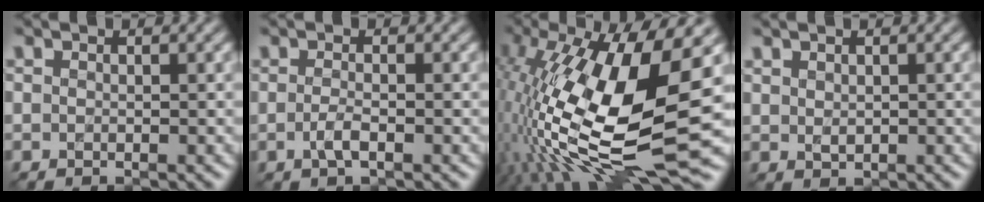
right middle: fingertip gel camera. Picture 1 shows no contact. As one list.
[{"total": 1.6, "force": [-0.6, 0.5, 1.4], "torque": [-0.032, -0.002, -0.015]}, {"total": 17.3, "force": [-1.0, 6.4, 16.0], "torque": [-0.325, 0.001, -0.019]}, {"total": 1.0, "force": [0.6, 0.6, 0.5], "torque": [-0.011, -0.002, 0.017]}]